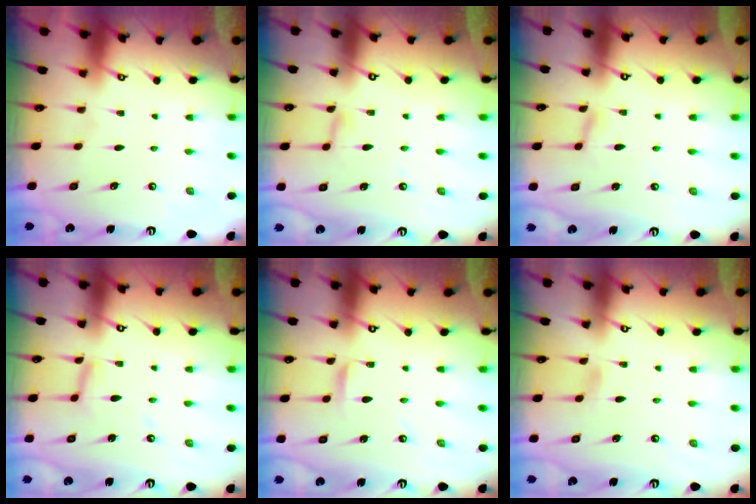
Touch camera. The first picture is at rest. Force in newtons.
{"total": 2.7, "press": 2.6, "slide": 0.2}
{"total": 1.8, "press": 1.7, "slide": 0.1}
{"total": 5.2, "press": 5.2, "slide": 0.5}
{"total": 2.1, "press": 2.1, "slide": 0.2}
{"total": 2.4, "press": 2.4, "slide": 0.4}